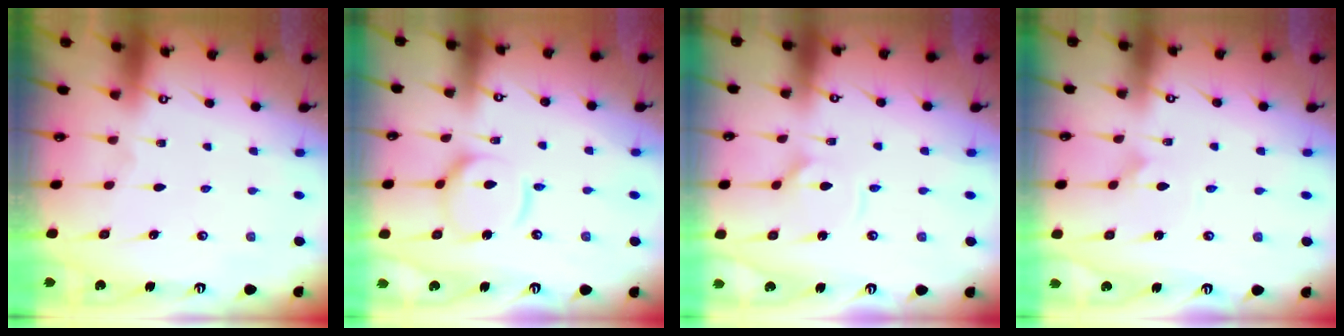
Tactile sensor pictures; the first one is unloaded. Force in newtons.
{"total": 12.3, "press": 12.2, "slide": 1.4}
{"total": 3.2, "press": 3.1, "slide": 0.7}
{"total": 2.5, "press": 2.5, "slide": 0.1}